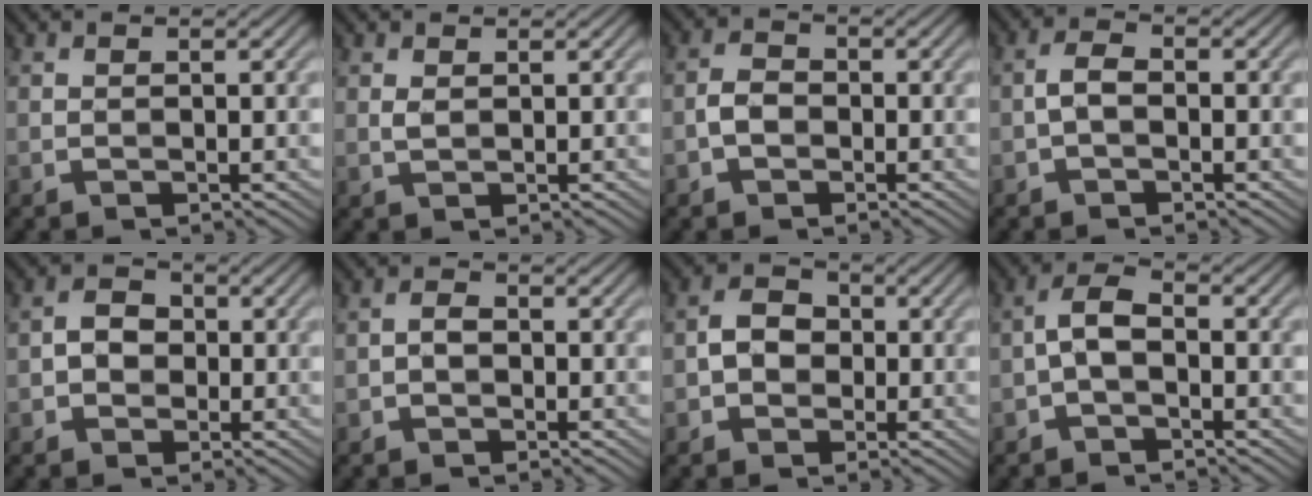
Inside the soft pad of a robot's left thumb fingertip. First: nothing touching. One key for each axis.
{"total": 1.5, "fx": 0.6, "fy": 1.0, "fz": 0.8, "tx": -0.021, "ty": 0.001, "tz": 0.013}
{"total": 2.6, "fx": -1.0, "fy": 2.0, "fz": 1.4, "tx": -0.027, "ty": 0.003, "tz": -0.027}
{"total": 2.2, "fx": -0.7, "fy": 1.2, "fz": 1.7, "tx": -0.037, "ty": 0.007, "tz": -0.020}
{"total": 3.0, "fx": -0.5, "fy": 2.5, "fz": 1.6, "tx": -0.026, "ty": 0.002, "tz": -0.020}
{"total": 1.7, "fx": -0.5, "fy": 1.1, "fz": 1.1, "tx": -0.022, "ty": 0.004, "tz": -0.014}
{"total": 3.7, "fx": -0.6, "fy": 3.0, "fz": 2.0, "tx": -0.034, "ty": 0.004, "tz": -0.019}
{"total": 3.6, "fx": -1.2, "fy": 1.9, "fz": 2.9, "tx": -0.060, "ty": 0.013, "tz": -0.032}